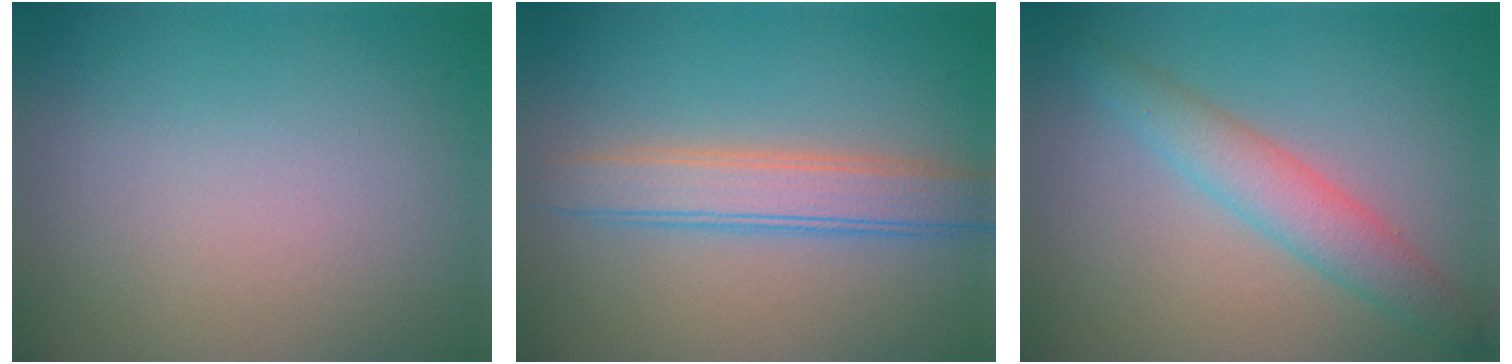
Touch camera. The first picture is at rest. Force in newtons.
{"total": 4.0, "press": 4.0, "slide": 0.1}
{"total": 3.6, "press": 3.6, "slide": 0.1}